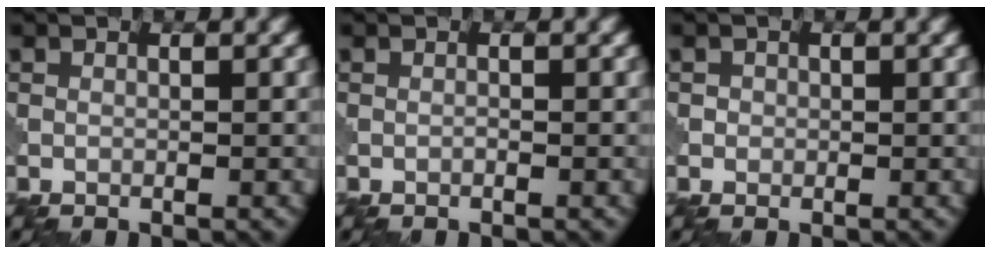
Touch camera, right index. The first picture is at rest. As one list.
[{"total": 0.0}, {"total": 0.8, "force": [0.2, 0.8, 0.1], "torque": [0.005, -0.004, 0.002]}]